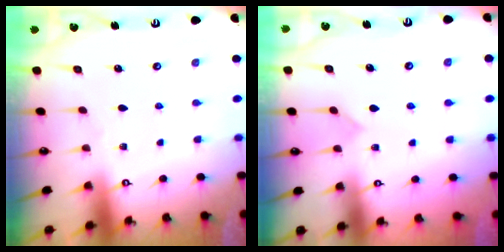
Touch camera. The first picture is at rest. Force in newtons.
{"total": 3.3, "press": 3.3, "slide": 0.4}